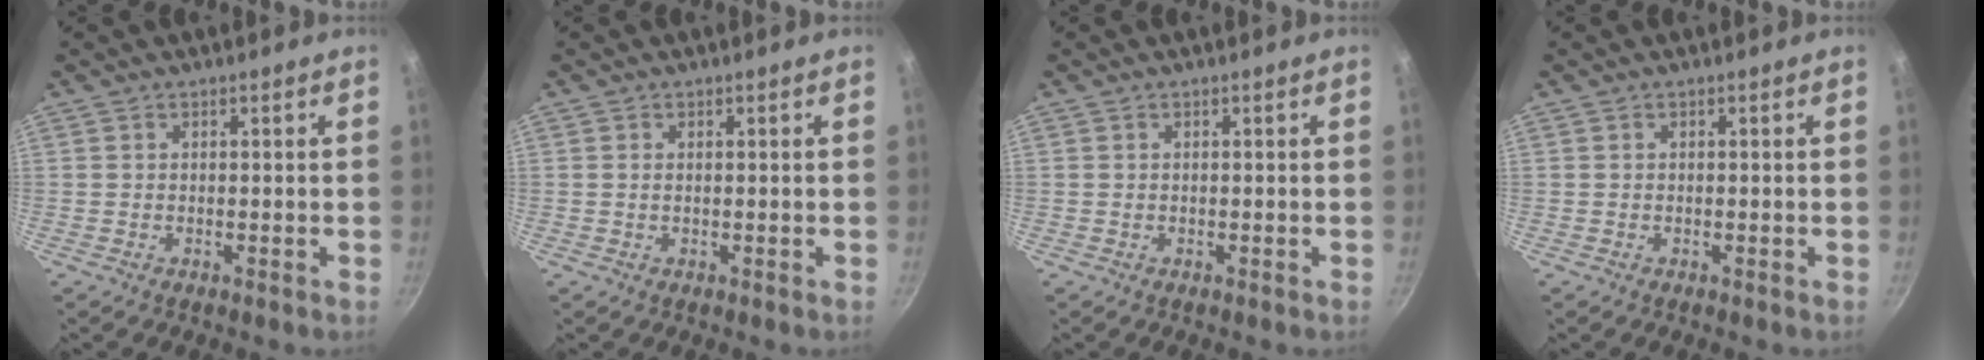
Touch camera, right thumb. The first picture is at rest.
{"total": 0.6, "force": [0.1, 0.3, 0.4], "torque": [-0.008, 0.001, 0.002]}
{"total": 0.0}
{"total": 0.0}